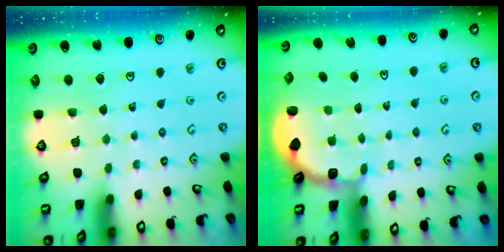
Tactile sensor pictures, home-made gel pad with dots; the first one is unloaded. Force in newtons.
{"total": 1.9, "press": 1.8, "slide": 0.8}